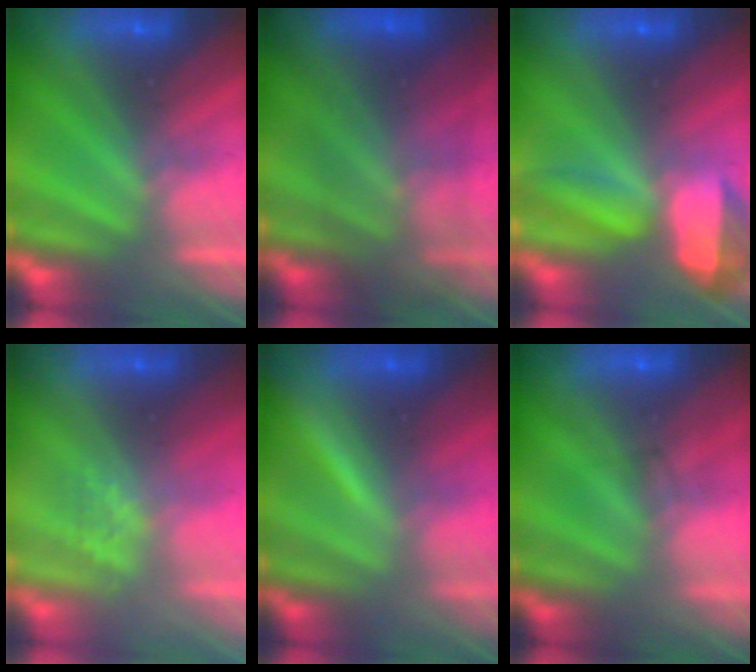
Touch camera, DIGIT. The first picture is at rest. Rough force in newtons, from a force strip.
{"total": 5.5}
{"total": 6.7}
{"total": 2.8}
{"total": 1.7}
{"total": 1.6}